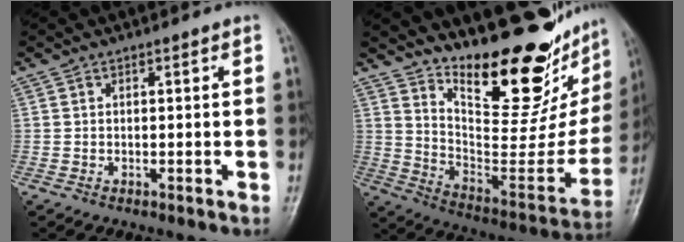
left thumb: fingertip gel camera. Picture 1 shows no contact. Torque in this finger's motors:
{"motor_torque": [0.52, 0.13, 1.40, -1.37, 0.21]}